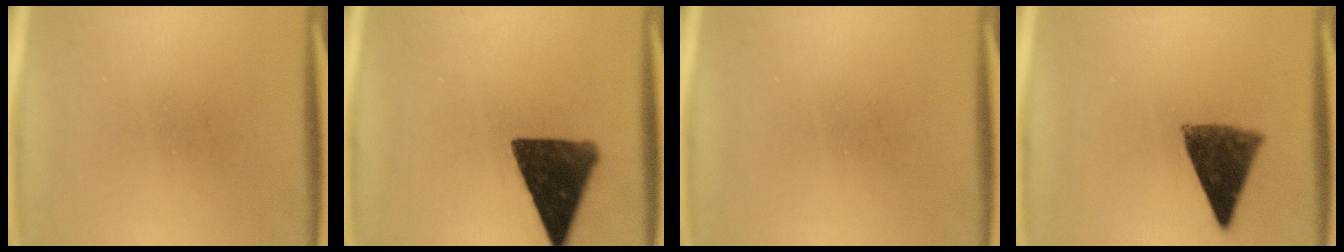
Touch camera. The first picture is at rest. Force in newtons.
{"total": 13.2}
{"total": 0.0}
{"total": 9.3}